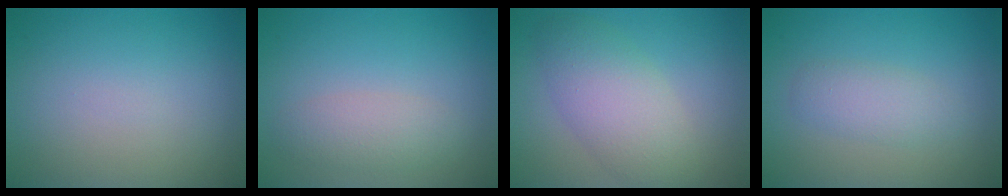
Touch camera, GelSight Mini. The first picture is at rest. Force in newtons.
{"total": 2.3, "press": 2.3, "slide": 0.2}
{"total": 5.2, "press": 5.2, "slide": 0.4}
{"total": 2.2, "press": 2.2, "slide": 0.0}